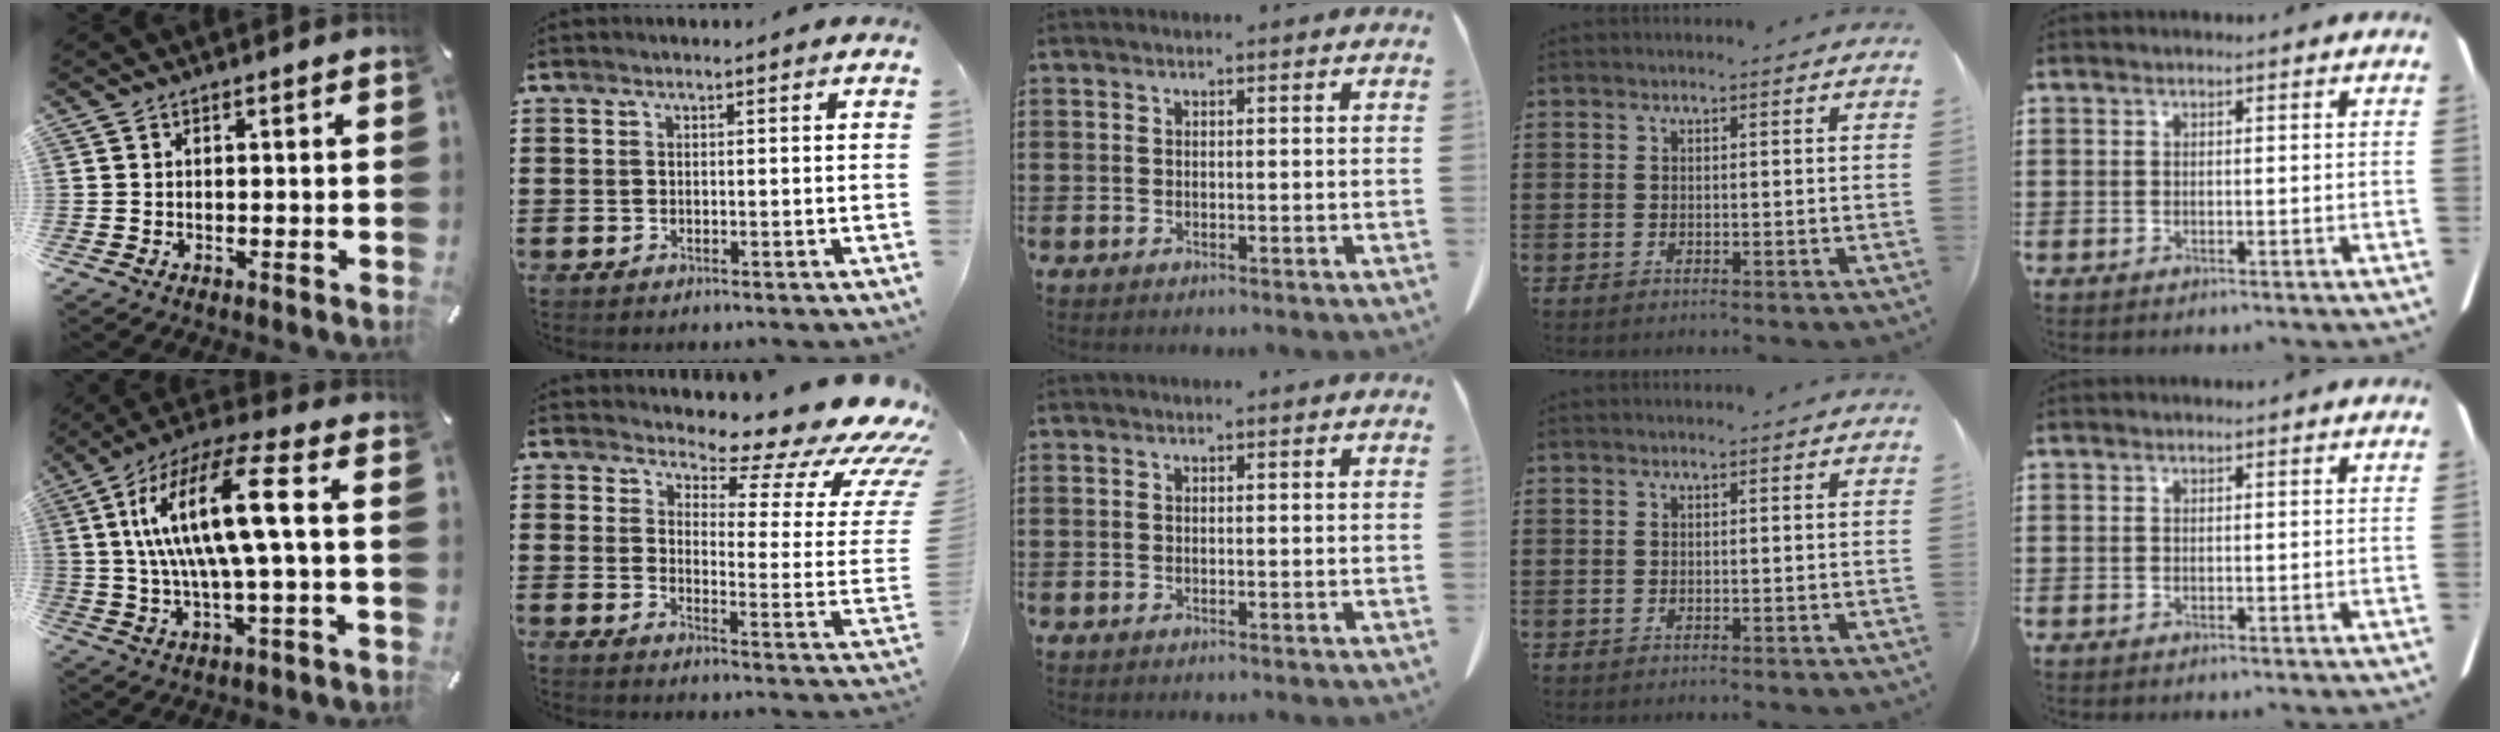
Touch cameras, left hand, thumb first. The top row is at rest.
{"thumb": {"total": 16.9, "force": [2.8, 3.5, 16.3], "torque": [-0.339, -0.005, 0.030]}, "index": {"total": 10.6, "force": [8.3, 3.0, 5.9], "torque": [-0.089, -0.067, 0.137]}}